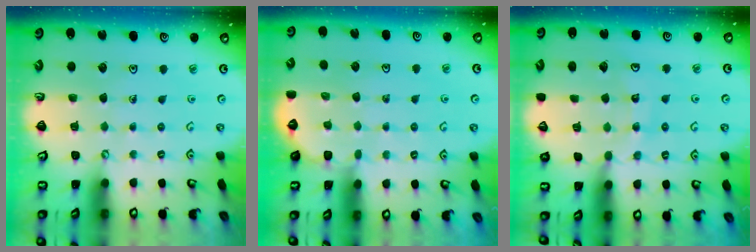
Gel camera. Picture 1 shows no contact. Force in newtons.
{"total": 3.0, "press": 2.9, "slide": 0.5}
{"total": 9.3, "press": 9.3, "slide": 0.8}